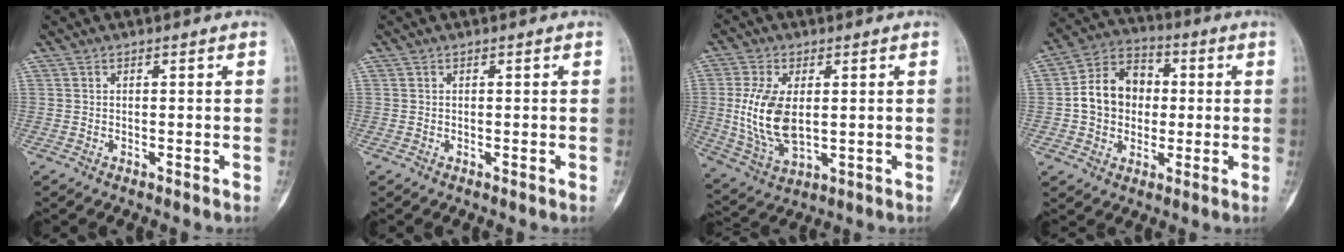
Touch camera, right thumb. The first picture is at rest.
{"total": 0.0}
{"total": 12.3, "force": [0.8, 6.8, 10.3], "torque": [-0.209, -0.013, 0.028]}
{"total": 12.4, "force": [0.2, 10.1, 7.3], "torque": [-0.094, 0.027, -0.005]}